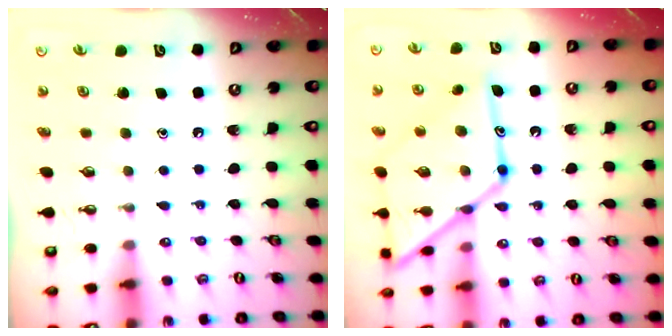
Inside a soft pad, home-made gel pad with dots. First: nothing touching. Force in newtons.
{"total": 18.7, "press": 18.6, "slide": 1.5}